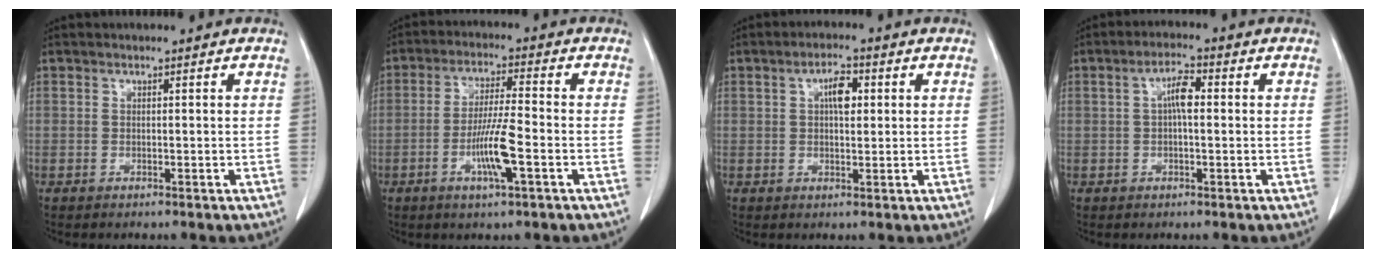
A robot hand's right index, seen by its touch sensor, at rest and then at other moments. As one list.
[{"total": 7.9, "force": [-2.7, 0.3, 7.4], "torque": [-0.141, -0.006, -0.051]}, {"total": 3.9, "force": [1.0, 1.6, 3.4], "torque": [-0.059, 0.007, 0.015]}, {"total": 3.9, "force": [0.5, 1.1, 3.7], "torque": [-0.068, 0.011, 0.005]}]